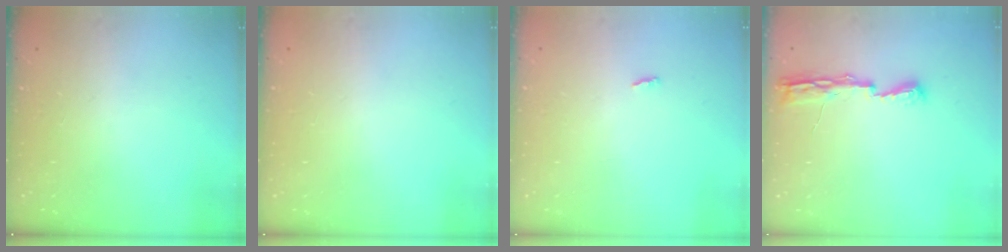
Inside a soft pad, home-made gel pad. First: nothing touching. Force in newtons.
{"total": 0.8, "press": 0.8, "slide": 0.1}
{"total": 1.9, "press": 1.9, "slide": 0.2}
{"total": 7.1, "press": 7.1, "slide": 0.8}